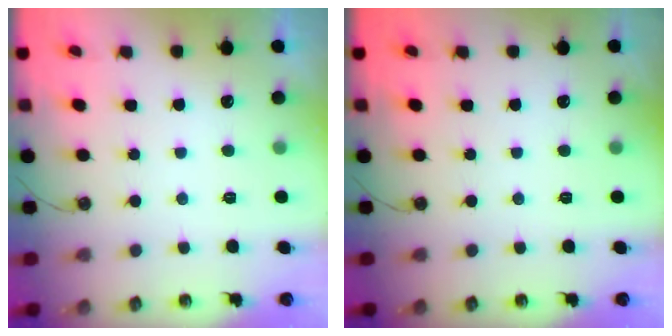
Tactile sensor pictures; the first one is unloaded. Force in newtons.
{"total": 0.0}